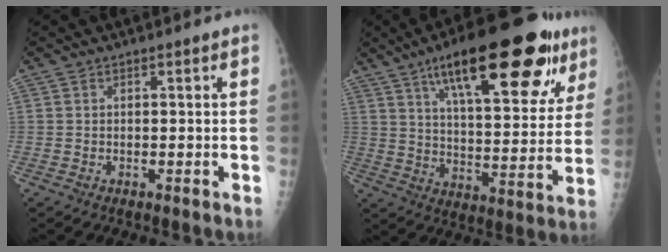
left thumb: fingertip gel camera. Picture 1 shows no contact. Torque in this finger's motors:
{"motor_torque": [2.69, 2.18, 1.71, -1.06, 0.24]}